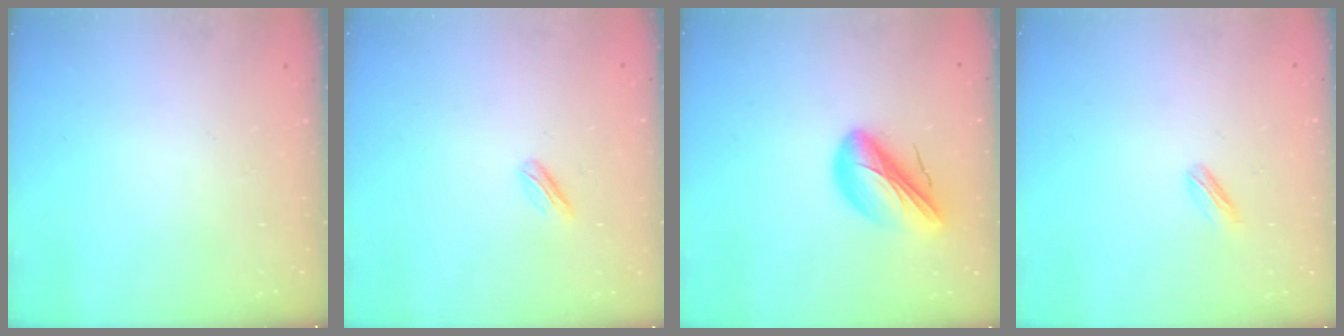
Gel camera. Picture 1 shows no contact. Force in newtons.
{"total": 2.4, "press": 2.3, "slide": 0.7}
{"total": 12.8, "press": 12.4, "slide": 3.2}
{"total": 1.8, "press": 1.7, "slide": 0.5}